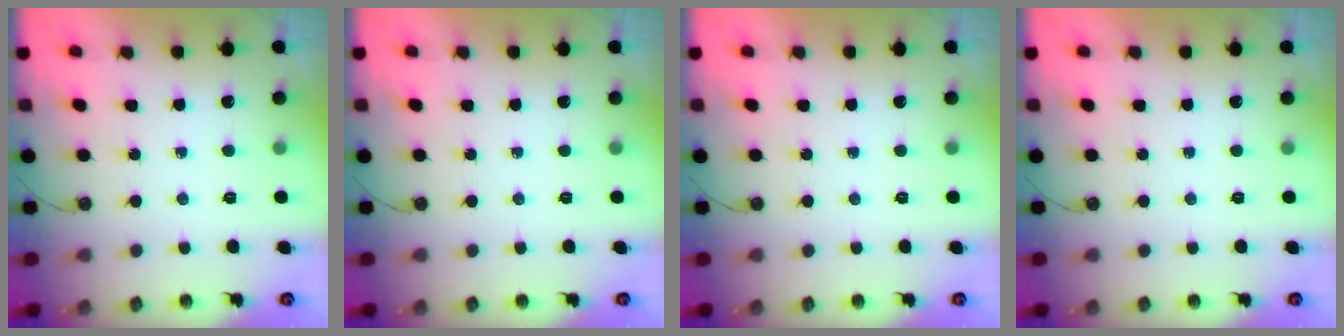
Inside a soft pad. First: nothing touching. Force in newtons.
{"total": 0.0}
{"total": 0.0}
{"total": 0.0}